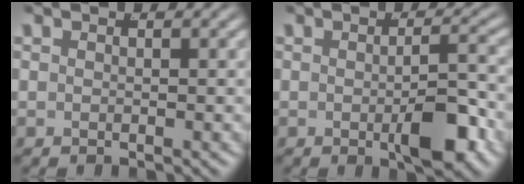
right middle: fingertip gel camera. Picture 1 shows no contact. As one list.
[{"total": 4.2, "force": [-1.4, 1.1, 3.8], "torque": [-0.043, -0.003, -0.024]}]